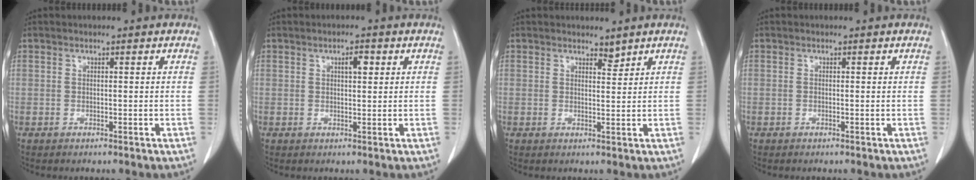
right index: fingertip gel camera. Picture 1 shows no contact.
{"total": 2.2, "force": [0.9, 0.7, 1.9], "torque": [-0.033, -0.001, 0.012]}
{"total": 1.3, "force": [1.3, 0.3, 0.3], "torque": [-0.009, -0.006, 0.021]}
{"total": 0.0}